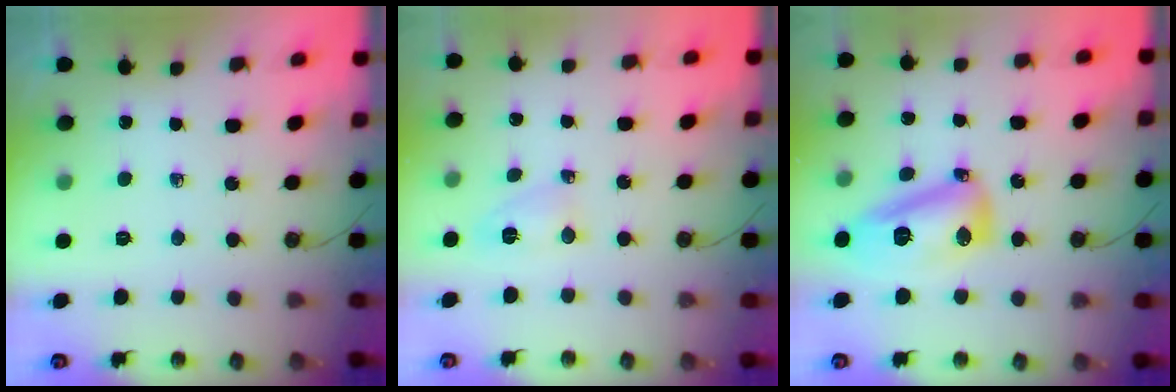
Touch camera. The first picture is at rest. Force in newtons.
{"total": 3.4, "press": 3.1, "slide": 1.4}
{"total": 13.7, "press": 13.7, "slide": 1.4}